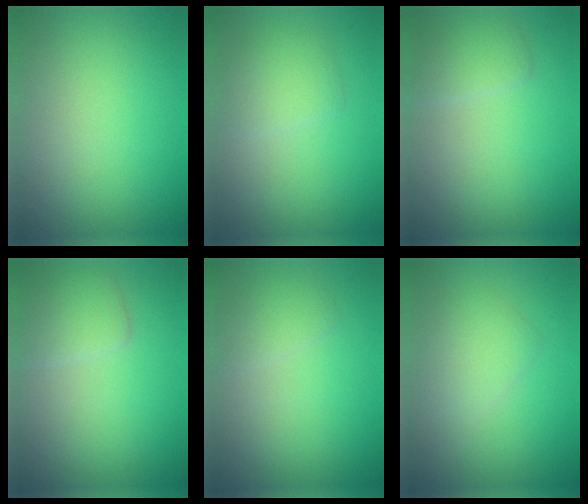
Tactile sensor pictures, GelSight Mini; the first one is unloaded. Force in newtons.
{"total": 2.2, "press": 2.2, "slide": 0.1}
{"total": 1.8, "press": 1.8, "slide": 0.2}
{"total": 2.2, "press": 2.2, "slide": 0.1}
{"total": 1.5, "press": 1.5, "slide": 0.1}
{"total": 2.3, "press": 2.3, "slide": 0.0}